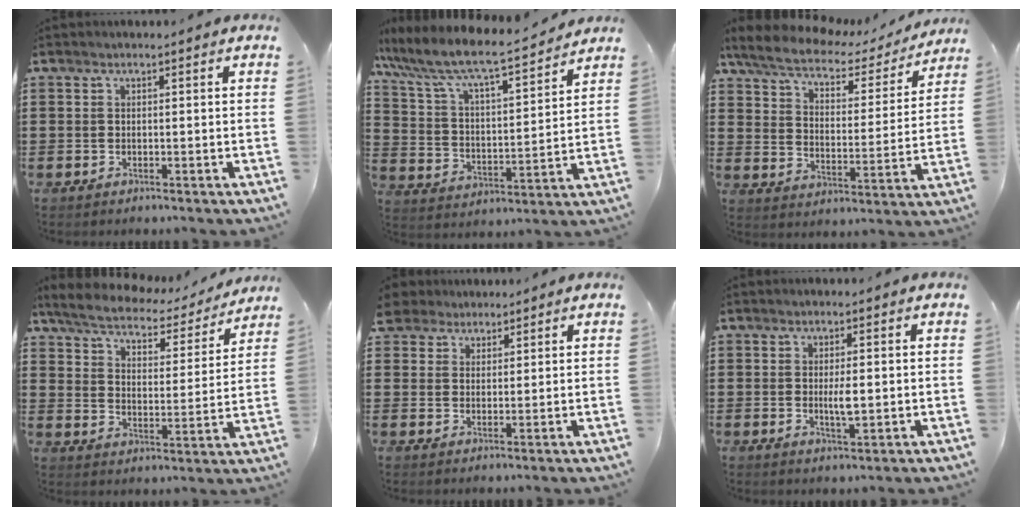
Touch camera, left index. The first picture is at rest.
{"total": 7.3, "force": [6.4, 0.9, 3.3], "torque": [-0.095, -0.046, 0.102]}
{"total": 5.9, "force": [4.9, 1.9, 2.8], "torque": [-0.077, -0.025, 0.081]}
{"total": 4.8, "force": [4.3, 1.0, 1.7], "torque": [-0.058, -0.026, 0.068]}
{"total": 3.1, "force": [2.5, 1.9, 0.1], "torque": [-0.016, 0.008, 0.047]}
{"total": 3.3, "force": [0.2, 0.7, 3.2], "torque": [-0.059, -0.002, 0.002]}